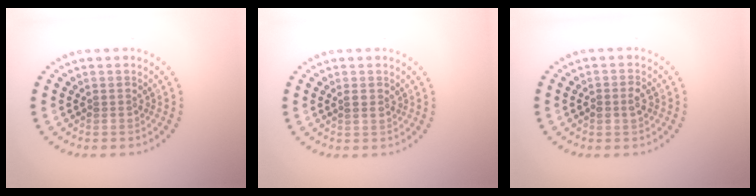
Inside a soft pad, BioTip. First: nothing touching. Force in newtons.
{"total": 0.8, "press": 0.8, "slide": 0.3}
{"total": 1.6, "press": 1.5, "slide": 0.1}